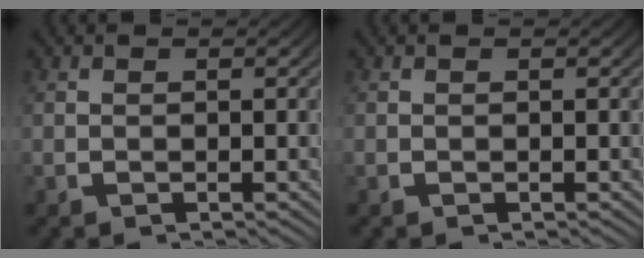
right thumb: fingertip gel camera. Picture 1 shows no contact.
{"total": 0.0}